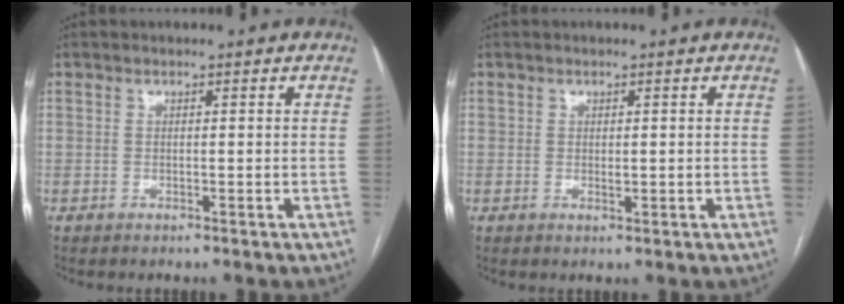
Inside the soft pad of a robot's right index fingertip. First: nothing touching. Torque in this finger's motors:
{"motor_torque": [0.13, -0.04, 0.07, 0.02]}